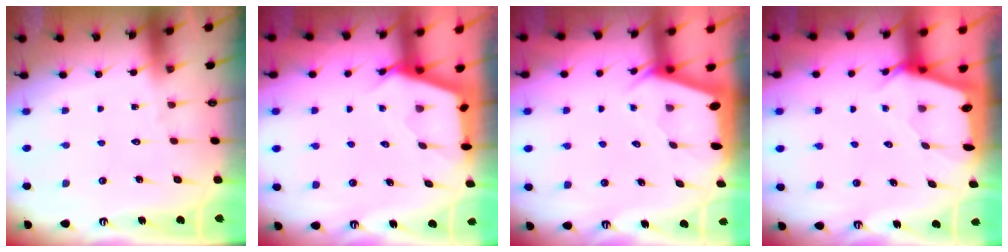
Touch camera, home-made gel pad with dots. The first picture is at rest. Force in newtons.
{"total": 2.5, "press": 2.5, "slide": 0.3}
{"total": 1.9, "press": 1.9, "slide": 0.3}
{"total": 2.5, "press": 2.5, "slide": 0.3}